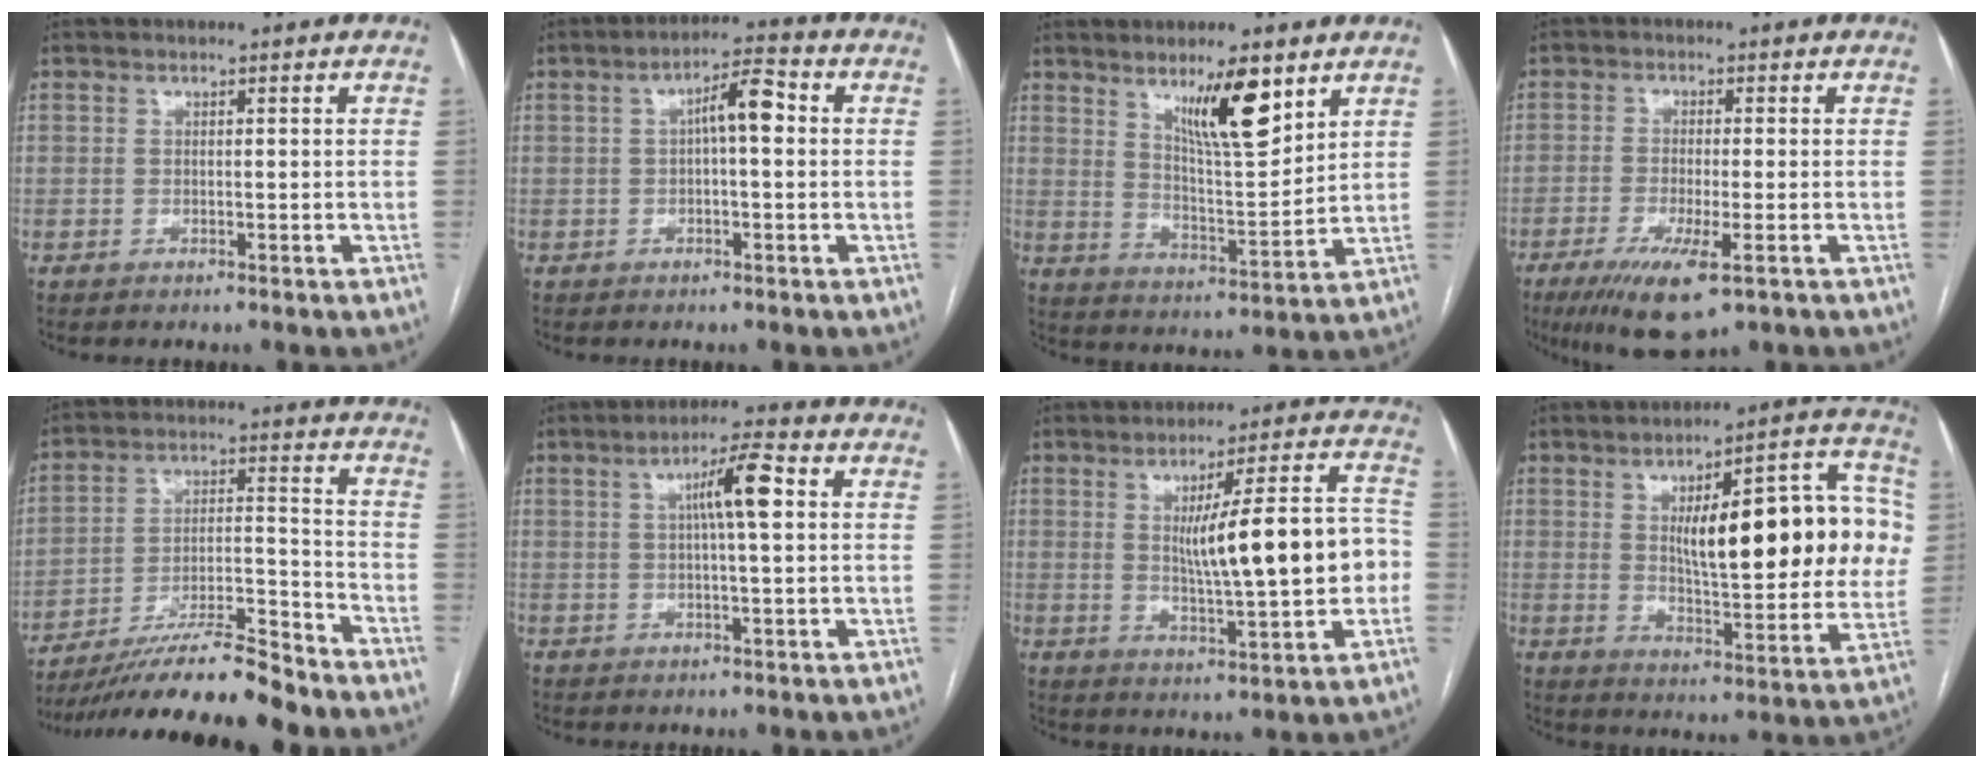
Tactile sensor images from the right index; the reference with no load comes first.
{"total": 5.6, "force": [0.6, 1.3, 5.4], "torque": [-0.090, 0.022, 0.008]}
{"total": 10.5, "force": [6.3, 1.6, 8.3], "torque": [-0.142, -0.008, 0.112]}
{"total": 8.7, "force": [-4.5, 1.5, 7.3], "torque": [-0.135, -0.024, -0.070]}
{"total": 15.7, "force": [-13.6, 1.0, 7.9], "torque": [-0.144, 0.003, -0.236]}
{"total": 6.8, "force": [1.5, 0.4, 6.7], "torque": [-0.116, 0.015, 0.022]}
{"total": 14.5, "force": [0.0, 1.9, 14.4], "torque": [-0.211, 0.019, 0.007]}
{"total": 22.2, "force": [3.7, 5.9, 21.0], "torque": [-0.281, 0.026, 0.056]}